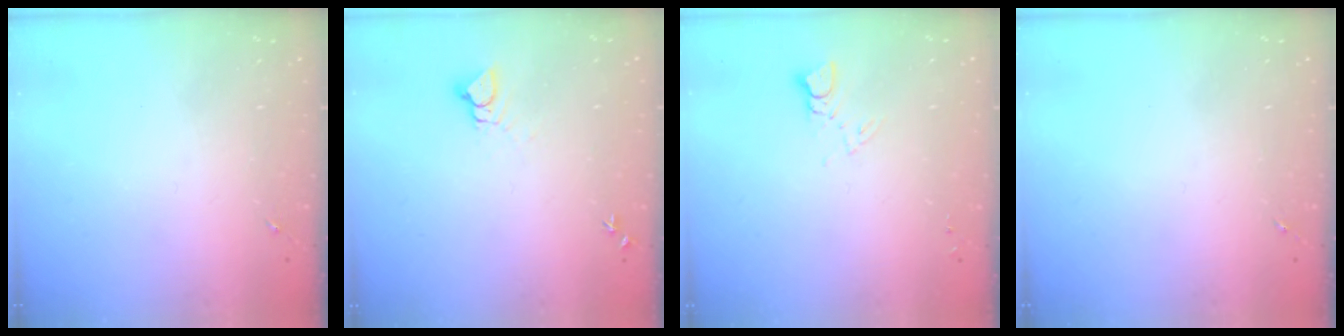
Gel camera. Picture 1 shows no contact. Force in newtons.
{"total": 3.9, "press": 3.9, "slide": 0.2}
{"total": 4.1, "press": 4.1, "slide": 0.4}
{"total": 0.0}